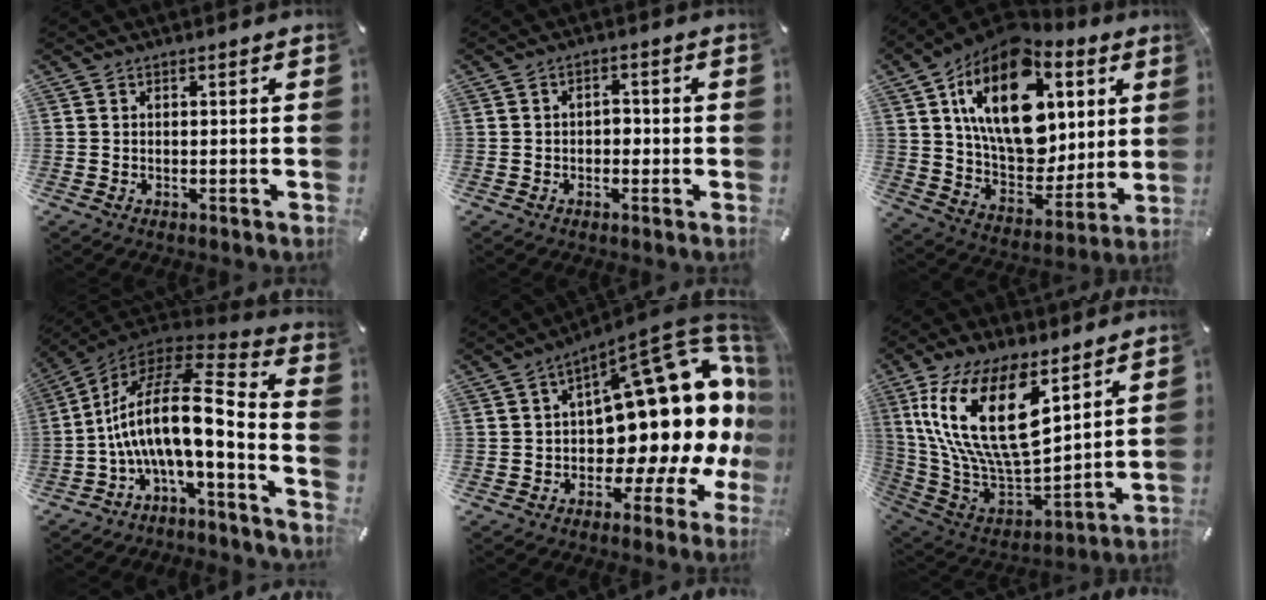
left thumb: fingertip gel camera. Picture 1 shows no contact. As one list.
[{"total": 2.5, "force": [-0.5, 1.8, 1.6], "torque": [-0.024, 0.003, -0.013]}, {"total": 22.8, "force": [7.7, 14.4, 15.9], "torque": [-0.274, -0.041, 0.130]}, {"total": 16.6, "force": [-1.5, 5.5, 15.6], "torque": [-0.307, -0.025, -0.032]}, {"total": 25.5, "force": [5.3, 13.8, 20.8], "torque": [-0.254, -0.068, 0.102]}, {"total": 24.2, "force": [10.5, 11.2, 18.6], "torque": [-0.399, -0.062, 0.182]}]